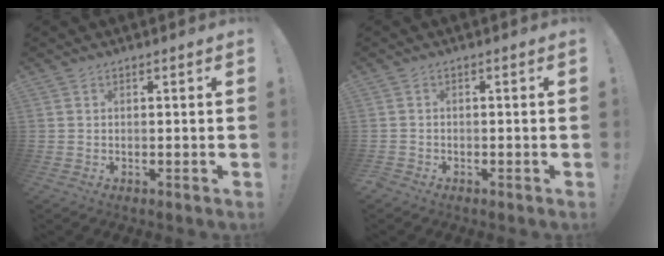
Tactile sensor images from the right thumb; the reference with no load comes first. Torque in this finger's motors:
{"motor_torque": [-0.06, 0.05, -0.38, -0.27, 0.02]}